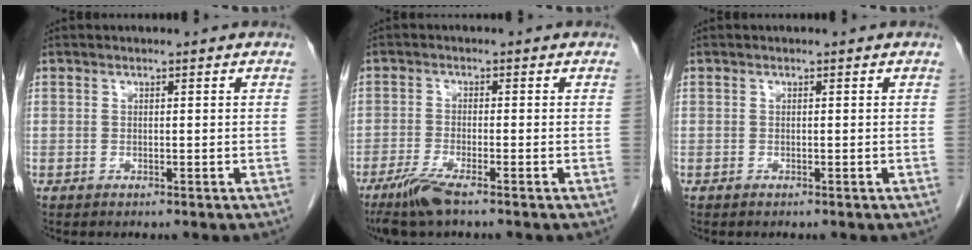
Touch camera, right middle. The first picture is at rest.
{"total": 4.9, "force": [-3.5, 0.3, 3.5], "torque": [-0.078, -0.014, -0.069]}
{"total": 0.0}